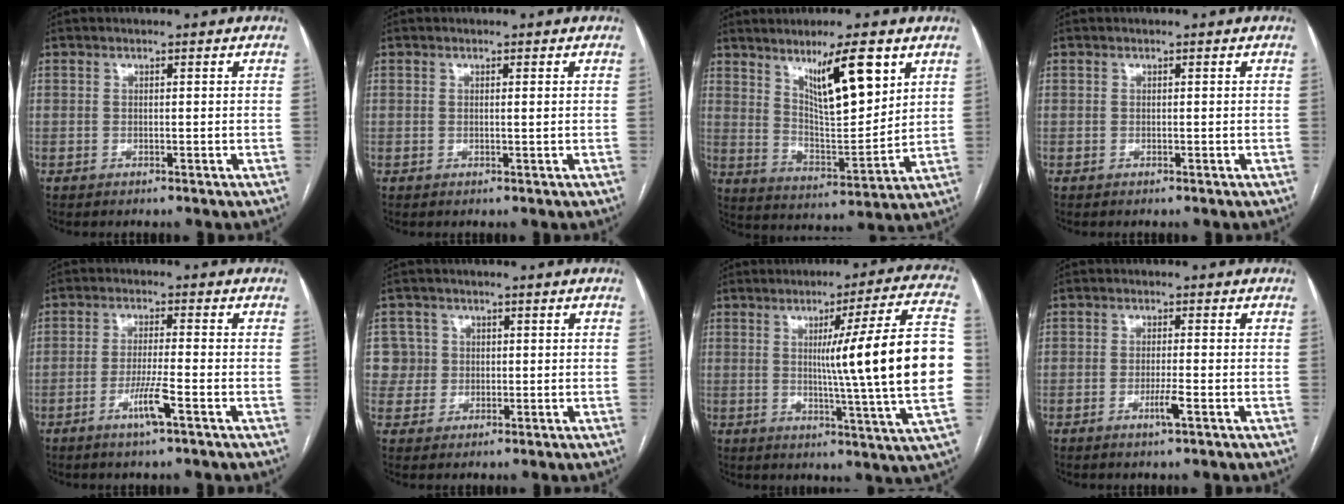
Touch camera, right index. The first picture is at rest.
{"total": 0.6, "force": [0.1, -0.1, 0.6], "torque": [-0.010, -0.001, 0.001]}
{"total": 12.3, "force": [6.6, 2.2, 10.2], "torque": [-0.174, -0.007, 0.120]}
{"total": 0.0}
{"total": 5.0, "force": [-2.5, -0.2, 4.4], "torque": [-0.084, -0.009, -0.049]}
{"total": 4.6, "force": [0.8, 4.6, -0.4], "torque": [0.026, 0.015, 0.016]}
{"total": 21.0, "force": [0.8, -2.0, 20.9], "torque": [-0.241, 0.003, -0.002]}
{"total": 2.7, "force": [-1.2, -0.1, 2.4], "torque": [-0.043, -0.004, -0.023]}